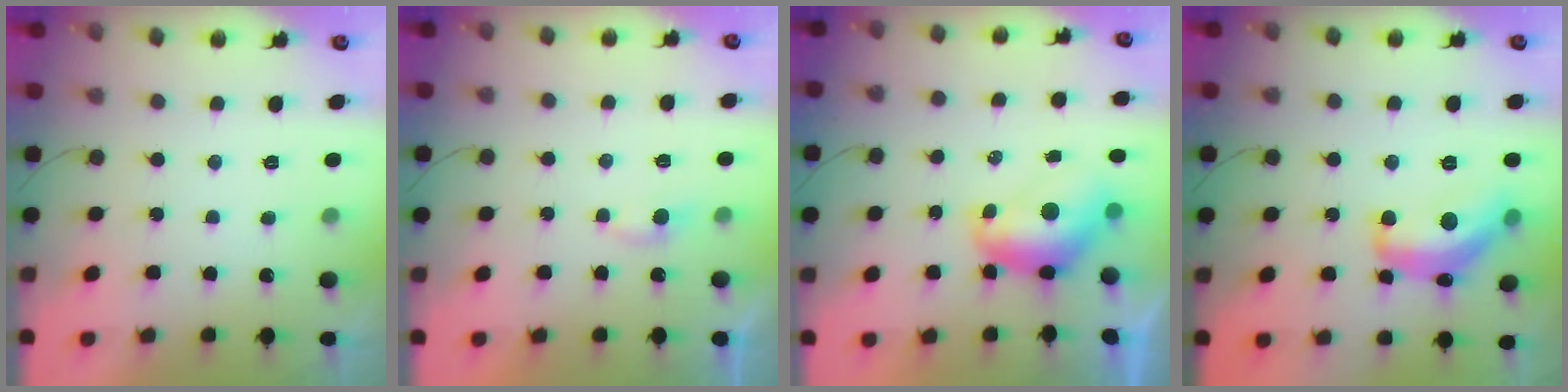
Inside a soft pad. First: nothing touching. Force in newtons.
{"total": 2.3, "press": 2.3, "slide": 0.3}
{"total": 8.3, "press": 8.2, "slide": 0.9}
{"total": 15.7, "press": 15.6, "slide": 1.0}